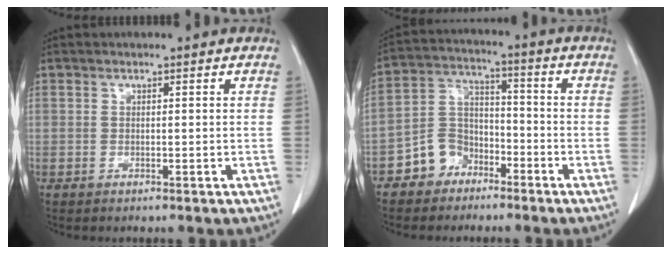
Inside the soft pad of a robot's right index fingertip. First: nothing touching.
{"total": 8.2, "force": [-5.0, 6.0, 2.3], "torque": [-0.054, 0.024, -0.091]}